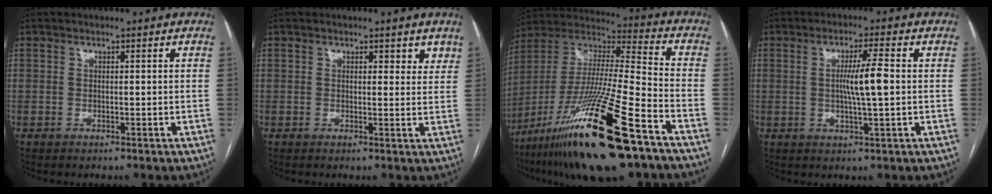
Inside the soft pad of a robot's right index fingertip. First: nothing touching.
{"total": 2.6, "force": [1.8, 1.4, 1.2], "torque": [0.000, -0.003, 0.018]}
{"total": 26.3, "force": [-15.4, 2.4, 21.2], "torque": [-0.406, -0.045, -0.277]}
{"total": 5.8, "force": [0.2, -0.1, 5.8], "torque": [-0.103, -0.002, 0.003]}